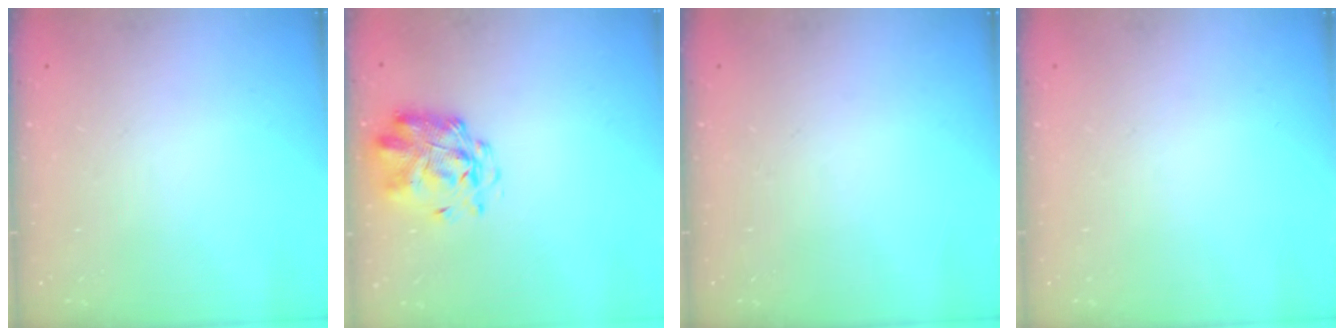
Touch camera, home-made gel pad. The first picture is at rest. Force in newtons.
{"total": 2.8, "press": 2.7, "slide": 0.8}
{"total": 0.0}
{"total": 0.0}